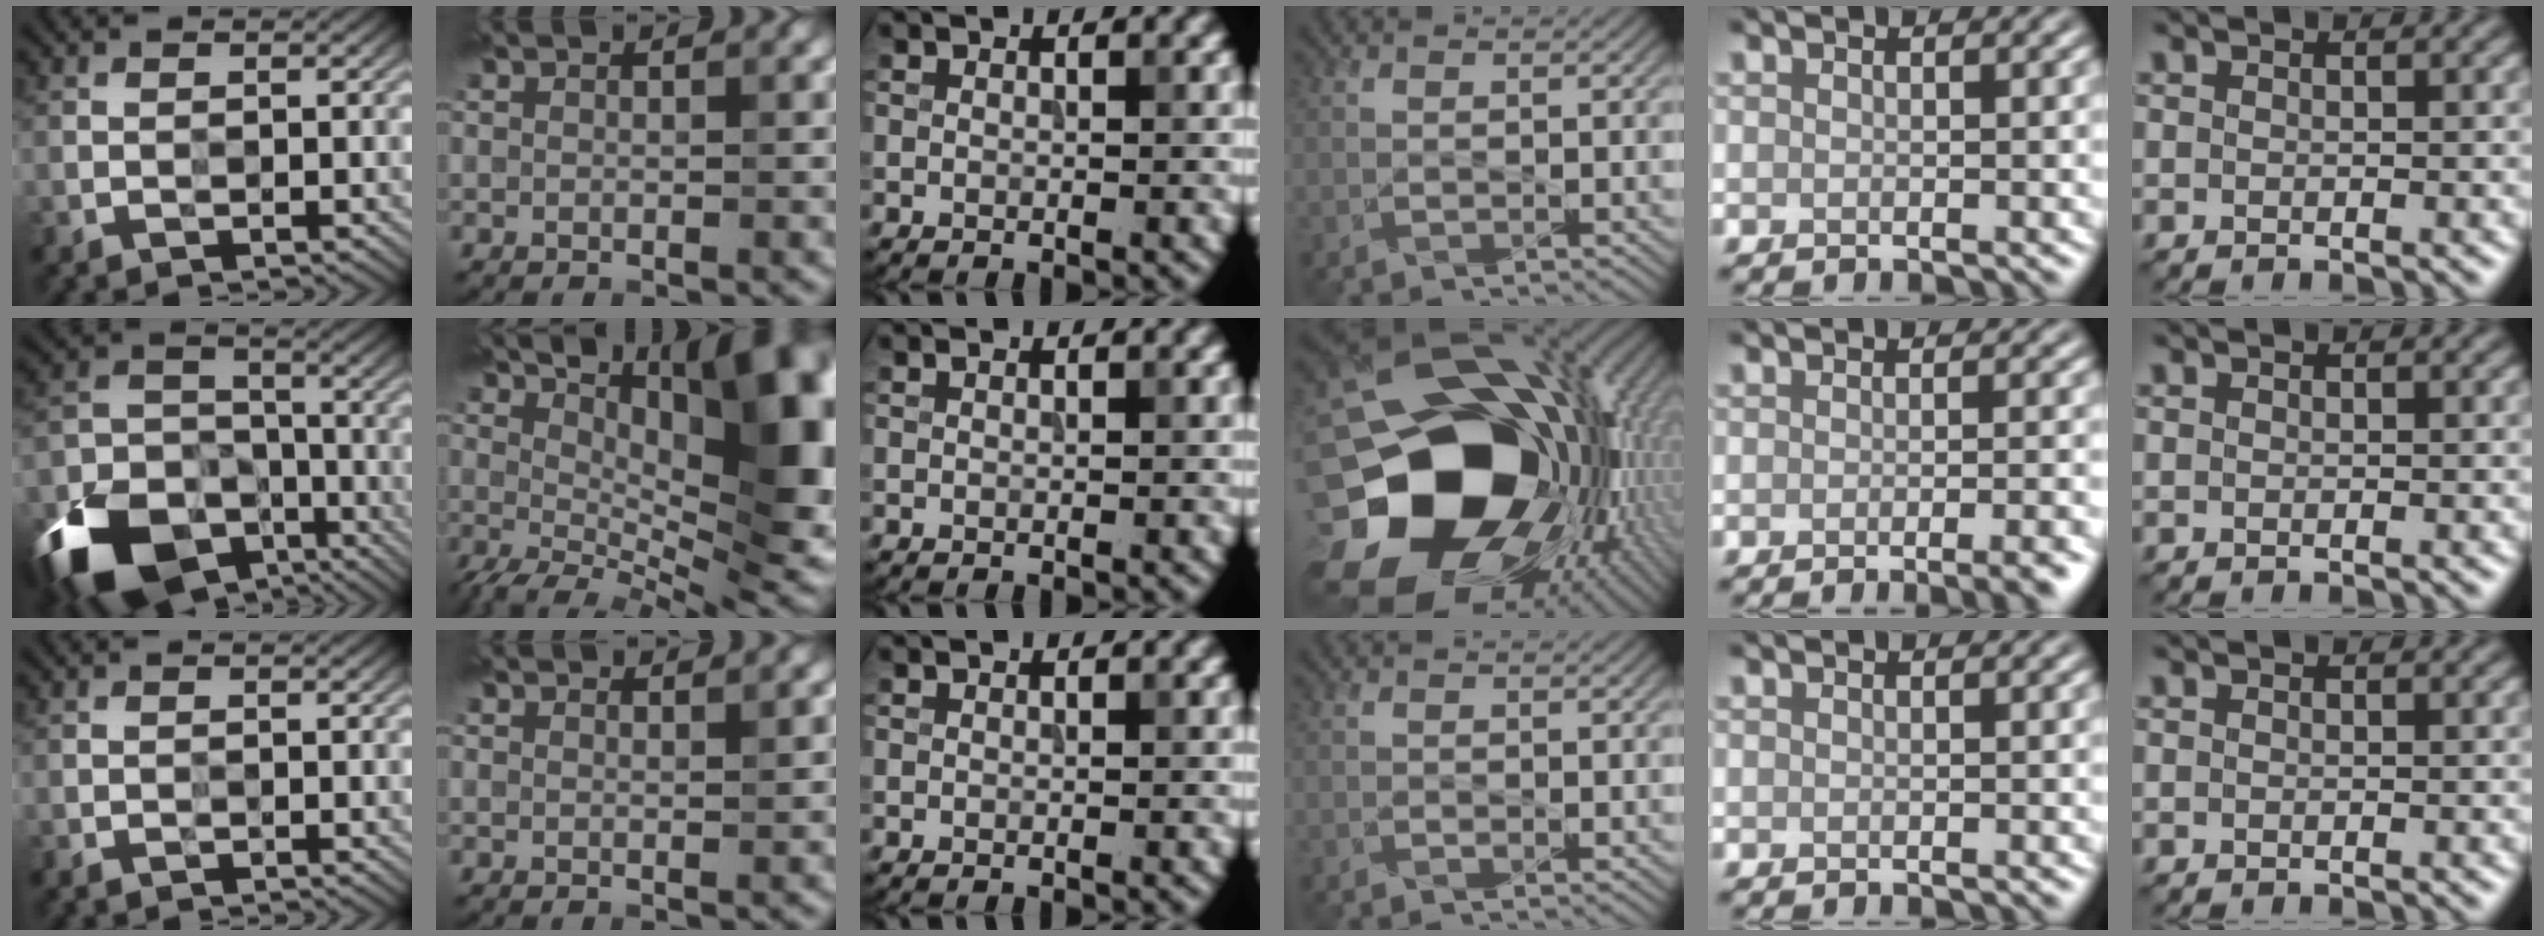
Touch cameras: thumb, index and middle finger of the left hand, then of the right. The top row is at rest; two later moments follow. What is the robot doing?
{"motion": "wipe", "object": "glasses"}